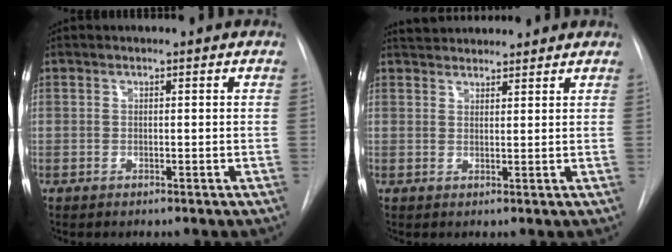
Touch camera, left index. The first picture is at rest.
{"total": 5.0, "force": [4.8, 1.0, 1.0], "torque": [-0.016, 0.032, 0.073]}